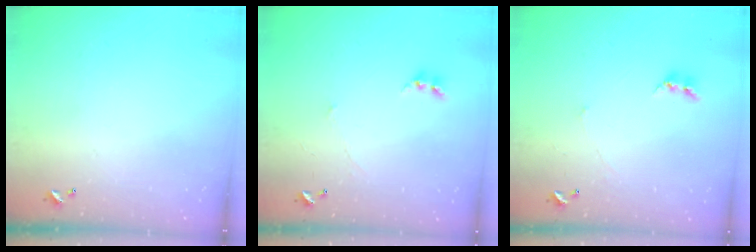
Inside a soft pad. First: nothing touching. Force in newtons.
{"total": 0.9, "press": 0.8, "slide": 0.5}
{"total": 2.7, "press": 2.7, "slide": 0.3}